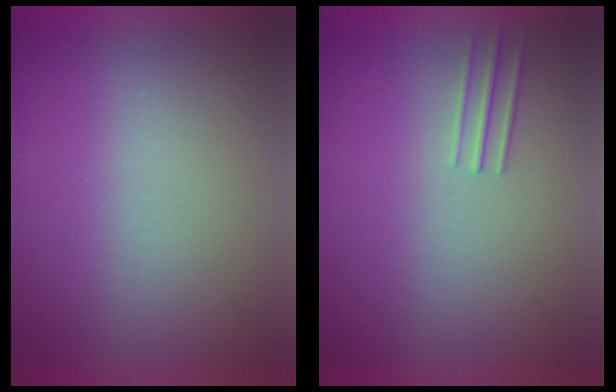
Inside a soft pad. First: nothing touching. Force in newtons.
{"total": 1.0}